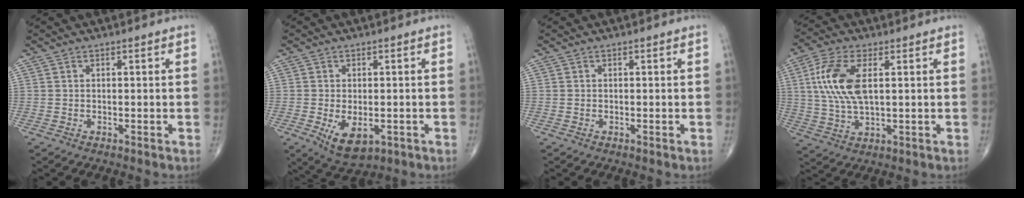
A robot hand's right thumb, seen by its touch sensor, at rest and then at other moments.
{"total": 6.9, "force": [-1.9, 3.9, 5.4], "torque": [-0.079, -0.006, -0.019]}
{"total": 0.0}
{"total": 11.5, "force": [2.5, 5.3, 9.9], "torque": [-0.220, 0.001, 0.052]}